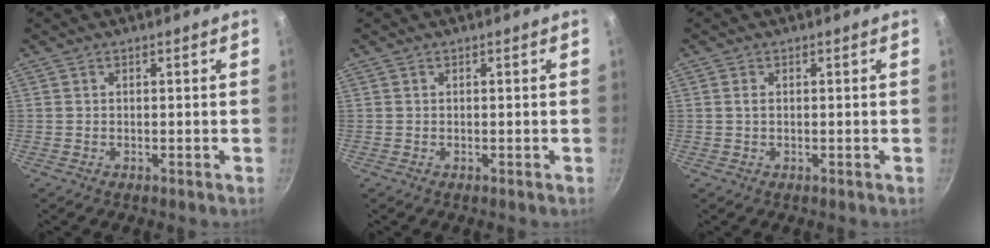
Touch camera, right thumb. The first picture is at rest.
{"total": 0.0}
{"total": 1.0, "force": [0.2, 0.5, 0.8], "torque": [-0.015, 0.001, 0.003]}